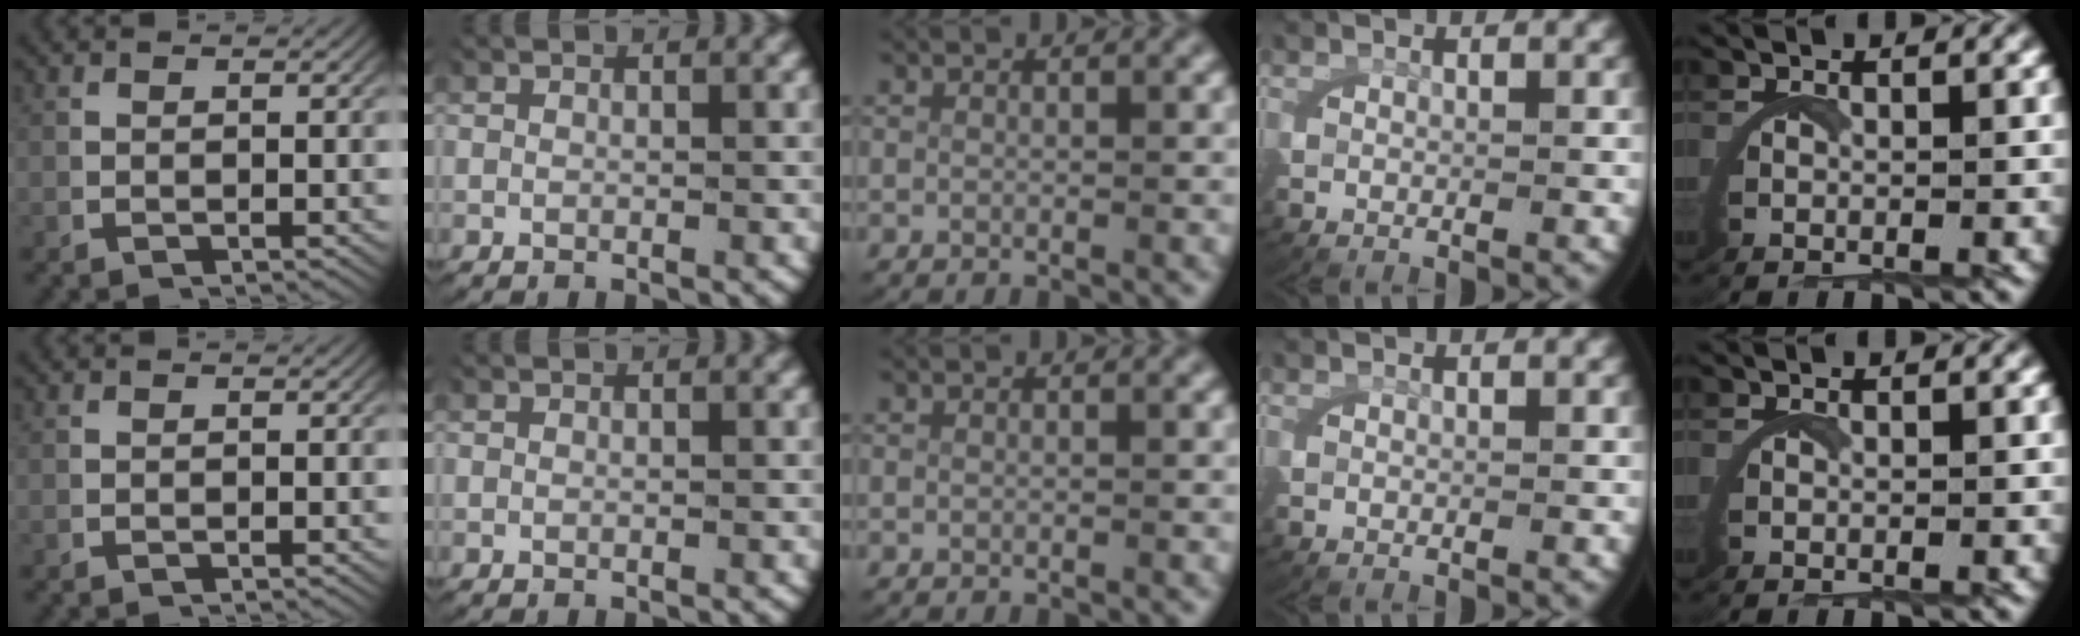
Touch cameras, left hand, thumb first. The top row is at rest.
{}